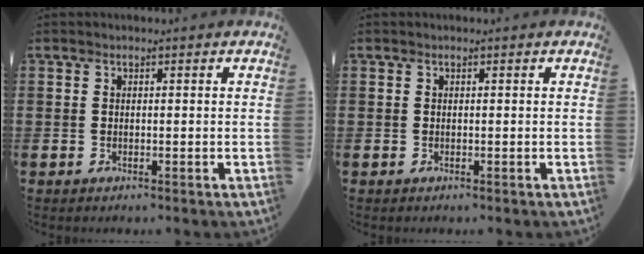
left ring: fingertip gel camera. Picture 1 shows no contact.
{"total": 0.0}